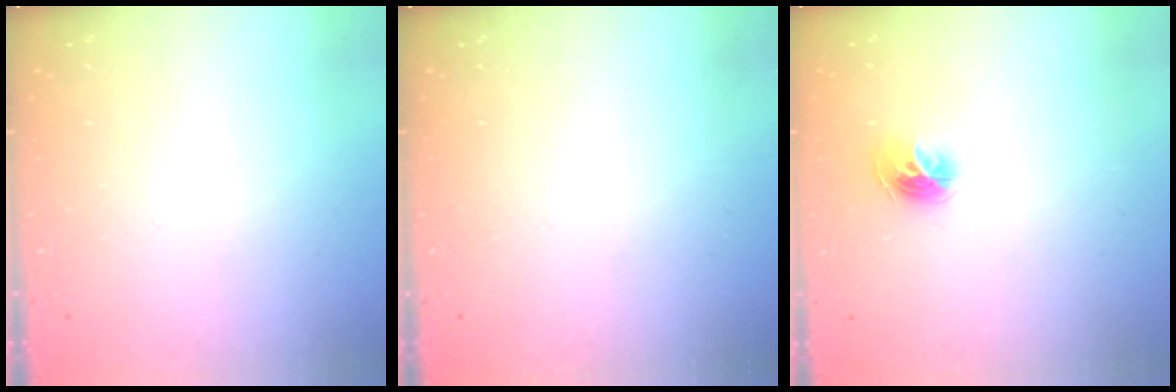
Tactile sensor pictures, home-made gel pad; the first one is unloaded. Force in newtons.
{"total": 0.0}
{"total": 8.0, "press": 8.0, "slide": 0.7}